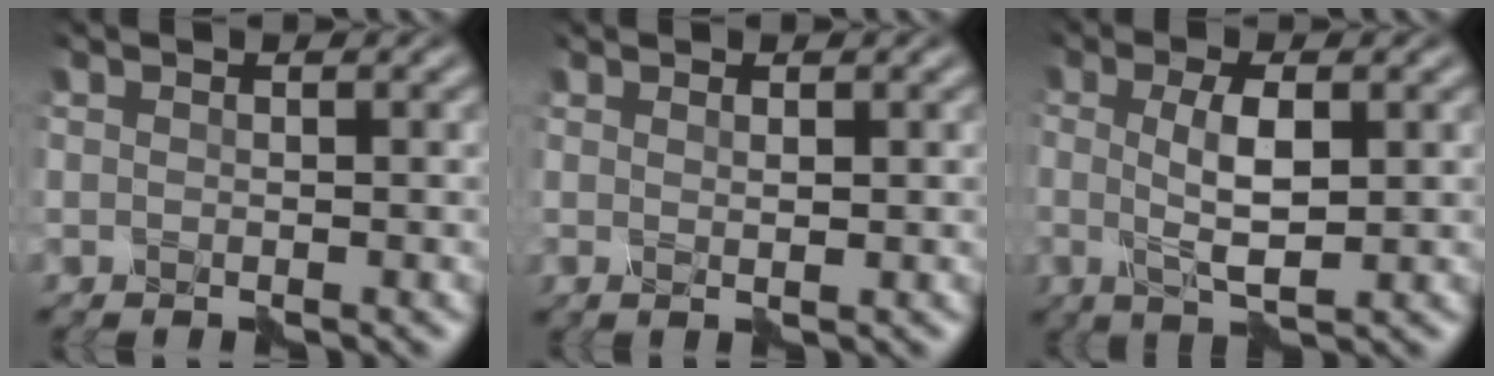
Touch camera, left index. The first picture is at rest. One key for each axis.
{"total": 0.7, "fx": 0.4, "fy": 0.0, "fz": 0.5, "tx": -0.008, "ty": -0.001, "tz": 0.008}
{"total": 4.0, "fx": 0.5, "fy": 1.1, "fz": 3.8, "tx": -0.074, "ty": 0.001, "tz": 0.011}